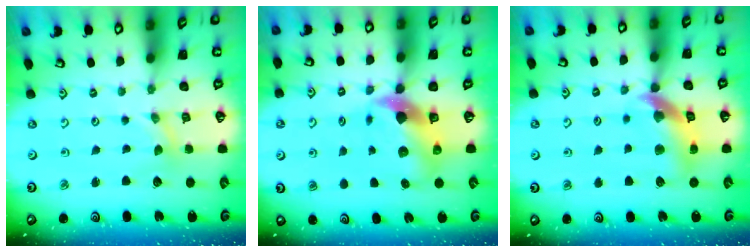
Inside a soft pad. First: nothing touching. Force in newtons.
{"total": 10.1, "press": 9.9, "slide": 1.6}
{"total": 13.8, "press": 13.7, "slide": 1.9}